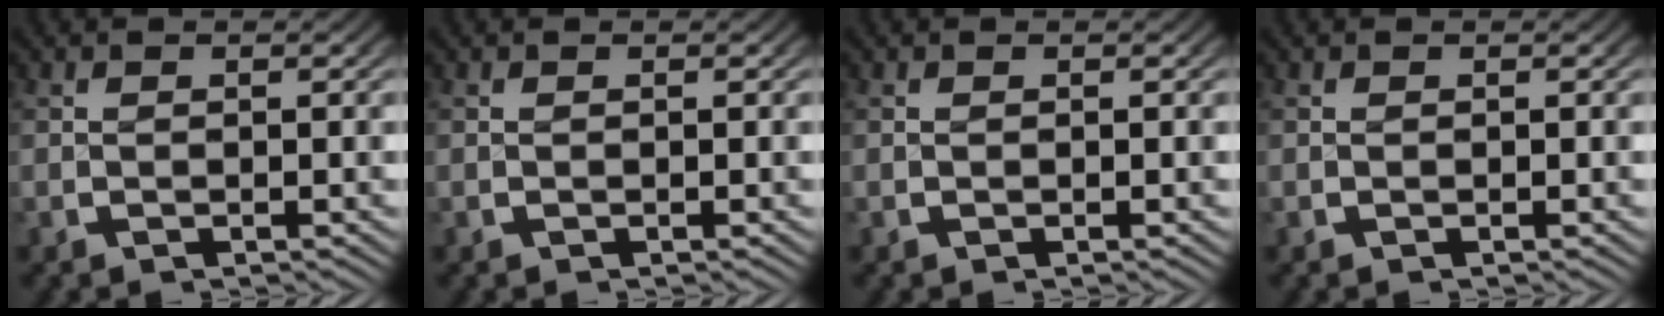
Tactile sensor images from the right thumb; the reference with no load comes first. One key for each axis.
{"total": 0.0}
{"total": 0.0}
{"total": 0.0}